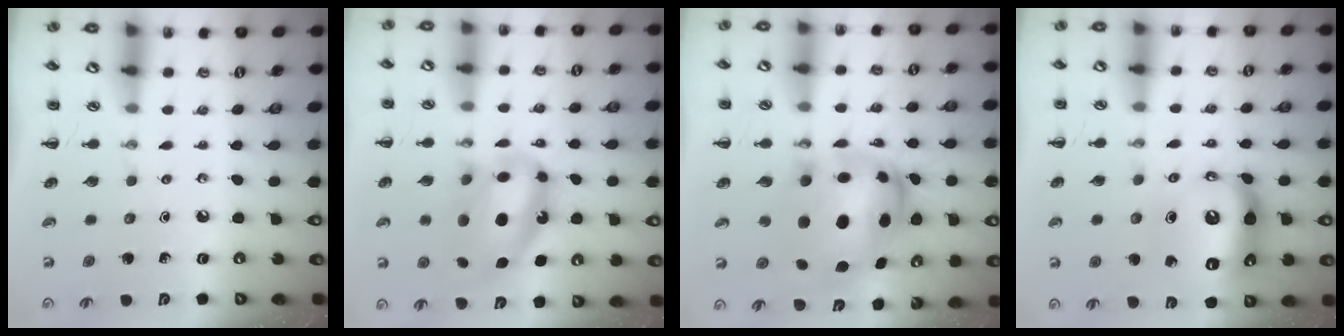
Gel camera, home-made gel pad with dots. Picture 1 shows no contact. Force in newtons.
{"total": 14.7, "press": 14.2, "slide": 3.8}
{"total": 10.9, "press": 10.6, "slide": 2.6}
{"total": 13.3, "press": 13.3, "slide": 1.5}